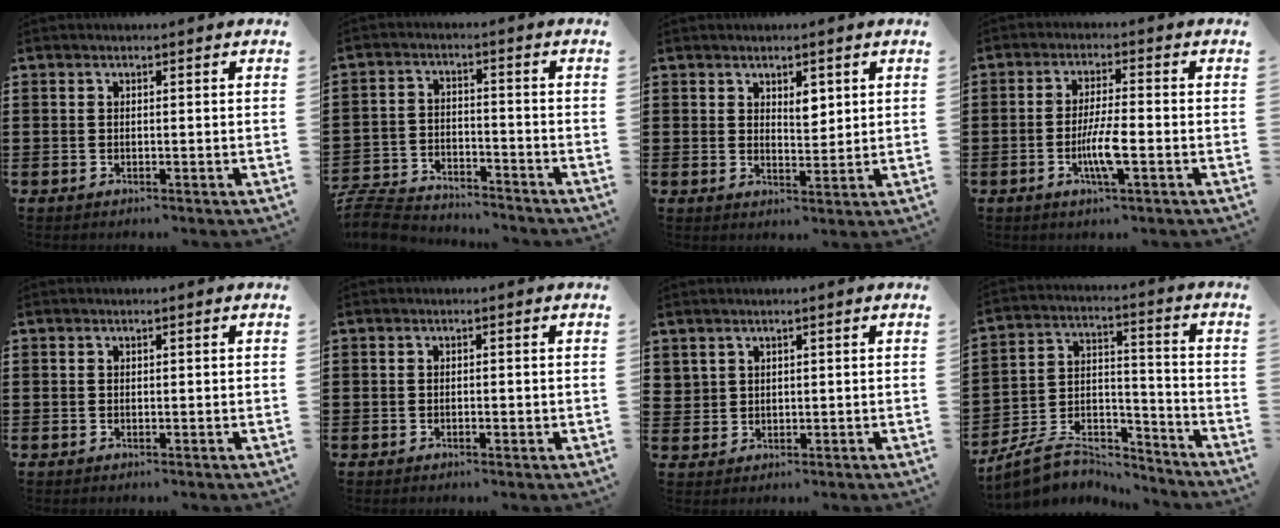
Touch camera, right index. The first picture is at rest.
{"total": 6.2, "force": [-6.0, 0.9, 0.8], "torque": [-0.038, 0.004, -0.126]}
{"total": 3.1, "force": [1.7, 1.6, 2.0], "torque": [-0.029, 0.001, 0.027]}
{"total": 6.0, "force": [-1.9, 0.9, 5.6], "torque": [-0.113, -0.011, -0.037]}
{"total": 0.0}
{"total": 0.7, "force": [-0.2, 0.3, 0.6], "torque": [-0.012, -0.002, -0.003]}
{"total": 2.0, "force": [1.5, 1.3, 0.2], "torque": [-0.010, 0.005, 0.029]}
{"total": 7.4, "force": [-6.5, 2.8, 2.2], "torque": [-0.049, 0.015, -0.126]}